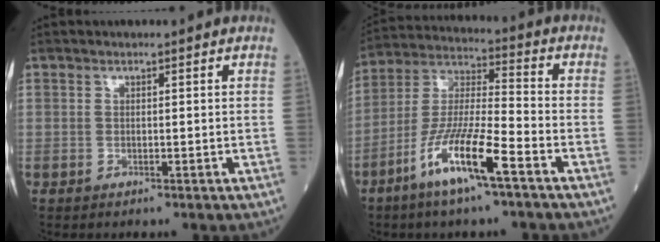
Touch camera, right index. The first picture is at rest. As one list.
[{"total": 12.6, "force": [-6.7, 0.9, 10.7], "torque": [-0.216, -0.013, -0.134]}]